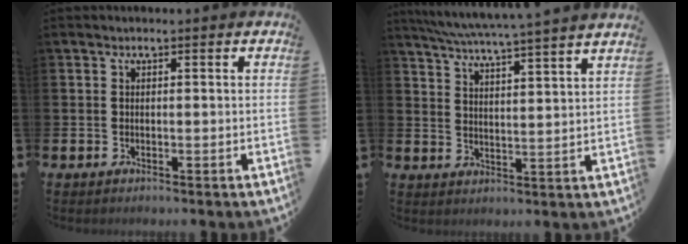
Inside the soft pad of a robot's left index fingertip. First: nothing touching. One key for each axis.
{"total": 5.8, "fx": 5.5, "fy": -0.8, "fz": 1.6, "tx": -0.052, "ty": -0.037, "tz": 0.095}